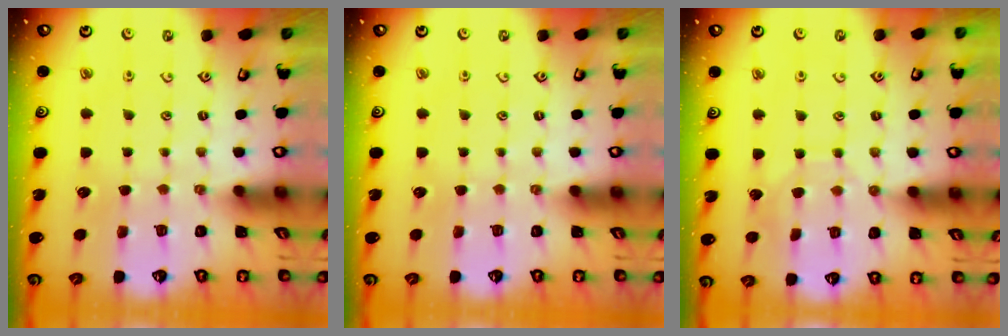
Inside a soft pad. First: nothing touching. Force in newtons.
{"total": 0.0}
{"total": 3.8, "press": 3.8, "slide": 0.3}